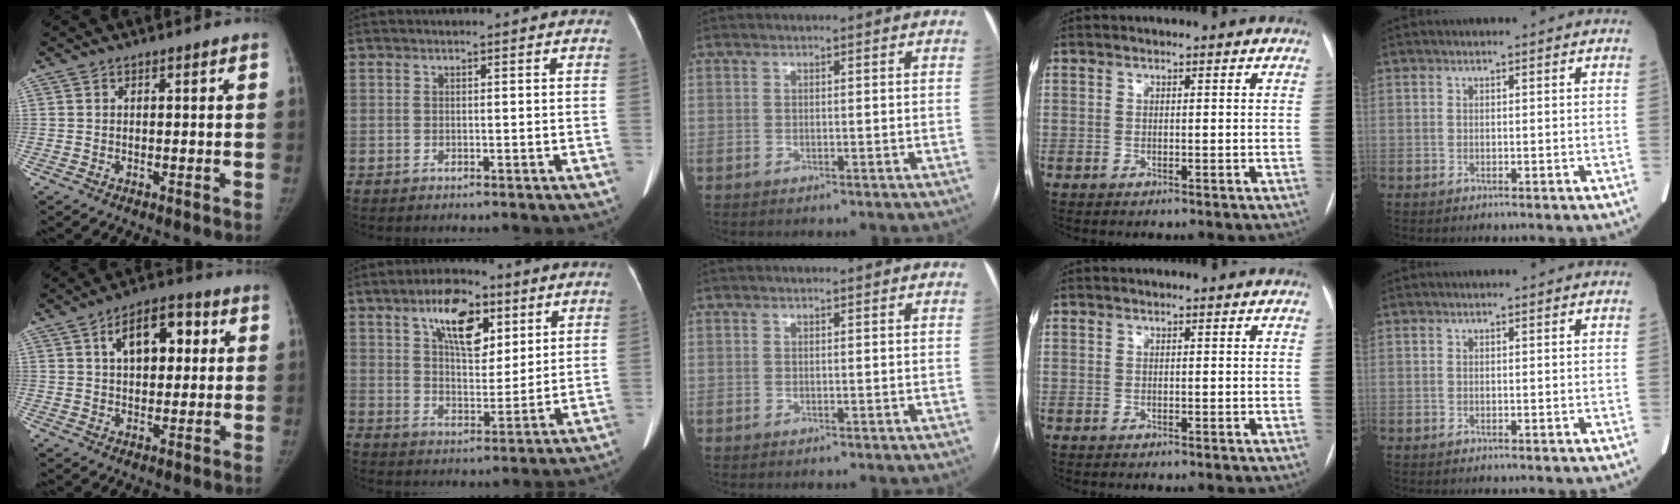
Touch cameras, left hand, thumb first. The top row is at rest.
{"thumb": {"total": 10.8, "force": [3.3, 6.3, 8.2], "torque": [-0.092, 0.010, 0.044]}, "index": {"total": 10.5, "force": [5.3, 4.8, 7.7], "torque": [-0.134, 0.019, 0.095]}}